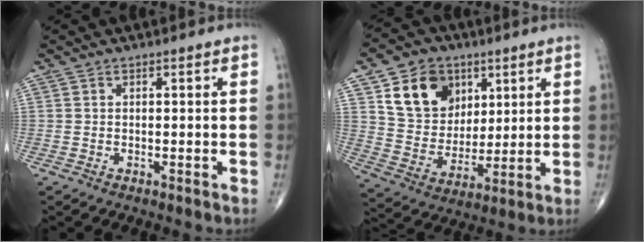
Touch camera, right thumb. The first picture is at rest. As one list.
[{"total": 14.9, "force": [6.4, 11.6, 6.9], "torque": [-0.083, -0.023, 0.122]}]